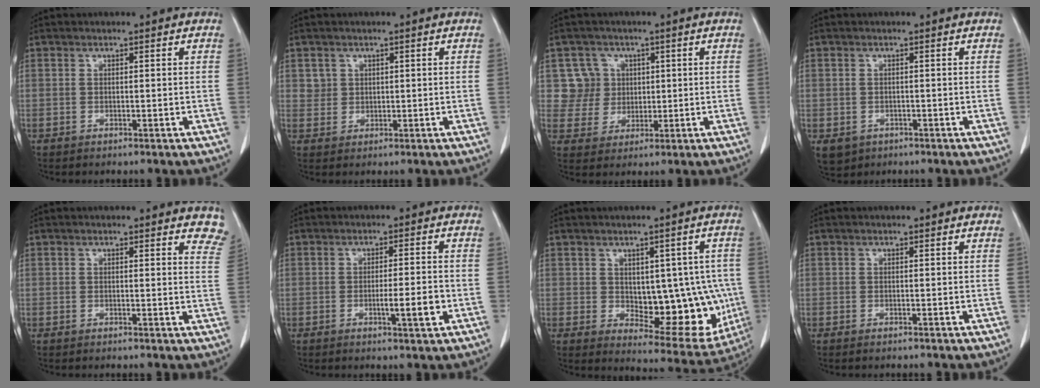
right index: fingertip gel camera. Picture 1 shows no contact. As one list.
[{"total": 2.2, "force": [1.0, 2.0, 0.0], "torque": [0.014, 0.000, 0.012]}, {"total": 5.7, "force": [1.7, 5.4, -0.2], "torque": [0.015, 0.011, 0.037]}, {"total": 4.3, "force": [-2.0, 3.6, 1.1], "torque": [-0.016, -0.002, -0.023]}, {"total": 5.4, "force": [5.0, 1.4, 1.6], "torque": [0.006, -0.017, 0.027]}, {"total": 4.6, "force": [-1.3, 0.2, 4.4], "torque": [-0.067, -0.005, -0.018]}, {"total": 13.7, "force": [-0.6, 6.9, 11.8], "torque": [-0.135, 0.004, 0.017]}, {"total": 0.0}]